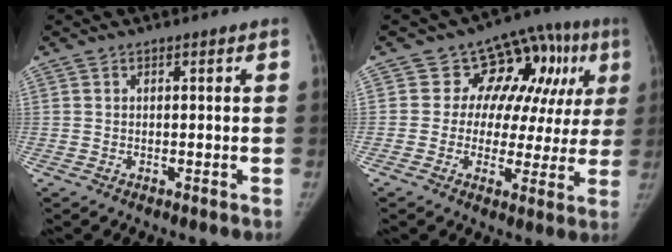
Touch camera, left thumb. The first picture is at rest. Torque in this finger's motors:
{"motor_torque": [-0.22, 0.36, -0.12, -0.07, -0.02]}